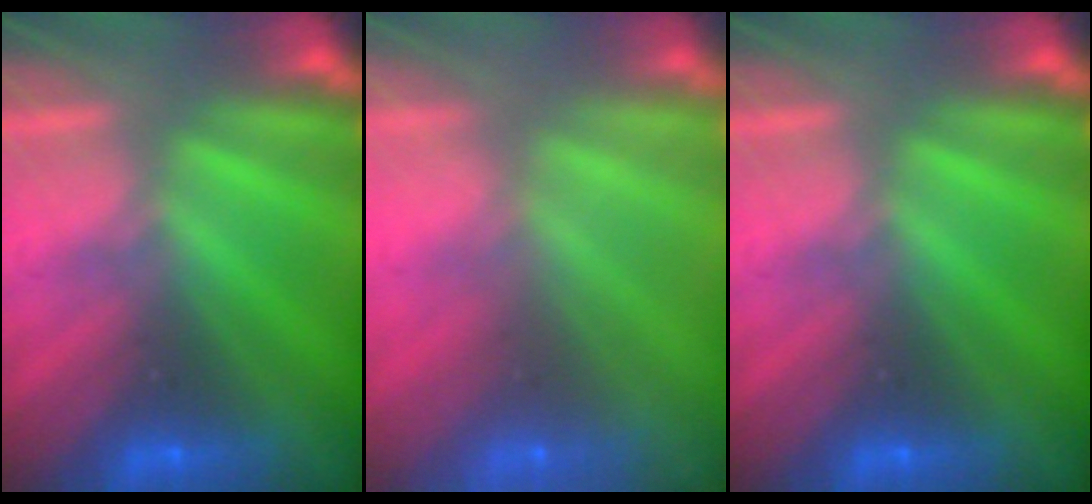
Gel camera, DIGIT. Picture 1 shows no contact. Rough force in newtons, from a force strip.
{"total": 8.4}
{"total": 0.0}